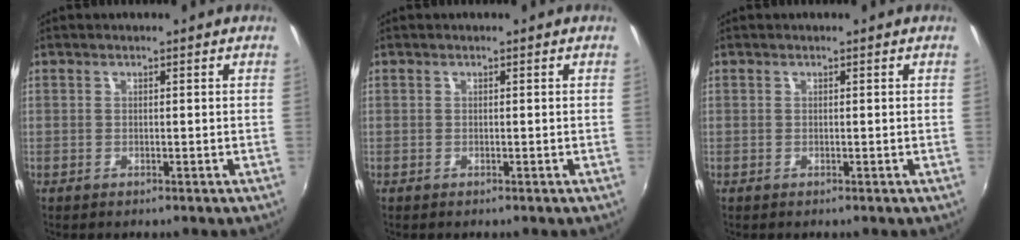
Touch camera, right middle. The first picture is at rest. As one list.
[{"total": 0.0}, {"total": 0.0}]